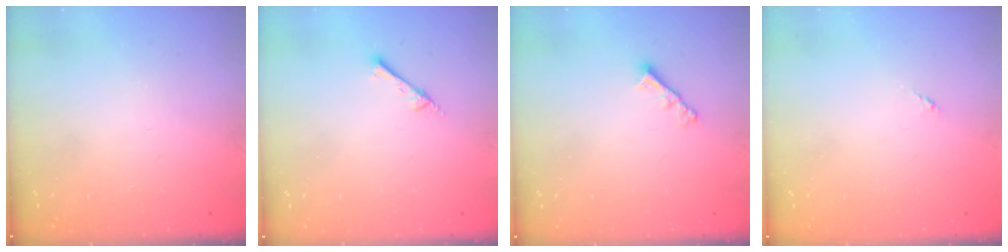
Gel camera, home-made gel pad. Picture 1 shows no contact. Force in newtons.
{"total": 2.4, "press": 2.4, "slide": 0.2}
{"total": 2.9, "press": 2.9, "slide": 0.3}
{"total": 0.0}